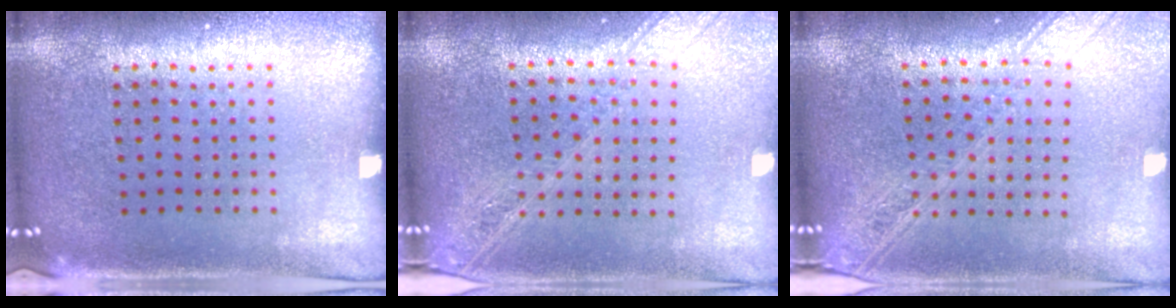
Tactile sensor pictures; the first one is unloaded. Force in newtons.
{"total": 2.0, "press": 1.8, "slide": 1.0}
{"total": 2.2, "press": 1.9, "slide": 1.2}